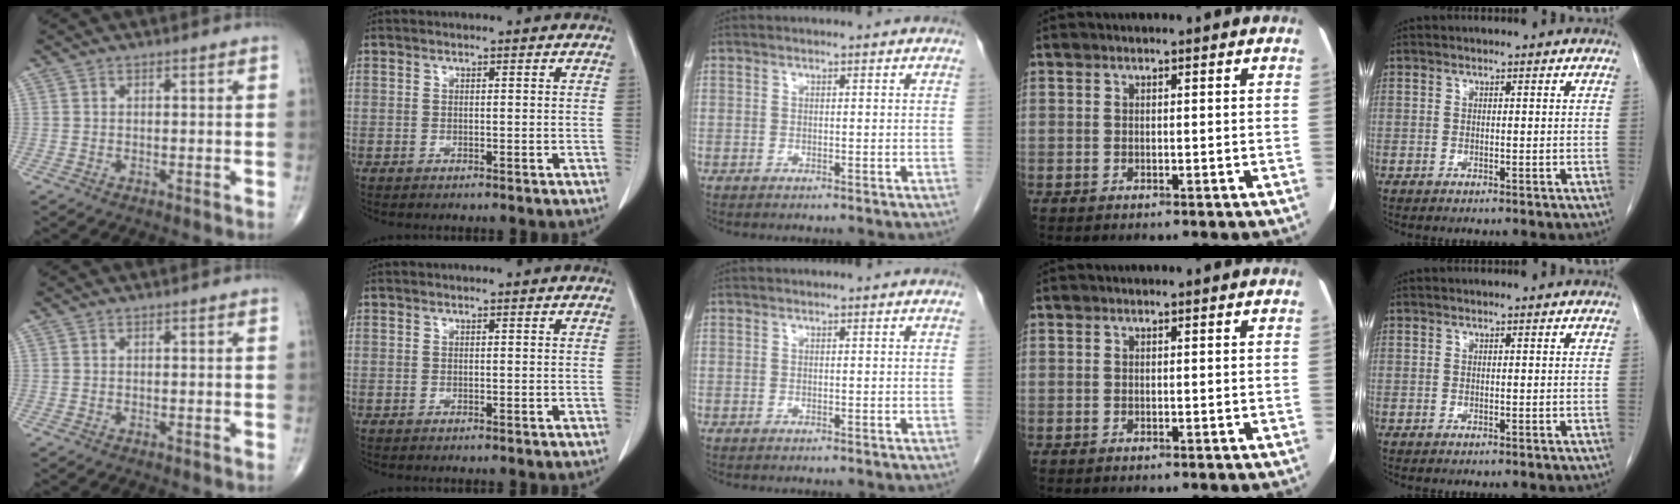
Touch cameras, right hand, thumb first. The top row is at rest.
{}